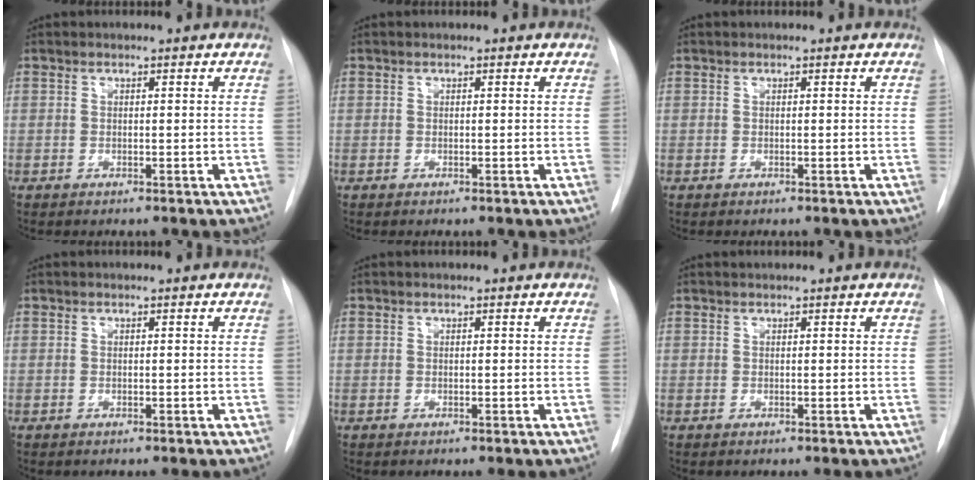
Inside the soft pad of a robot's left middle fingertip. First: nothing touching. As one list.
[{"total": 0.0}, {"total": 0.0}, {"total": 0.0}, {"total": 0.0}, {"total": 0.0}]